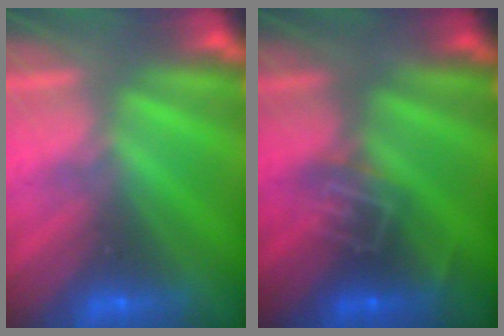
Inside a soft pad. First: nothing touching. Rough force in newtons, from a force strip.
{"total": 2.7}